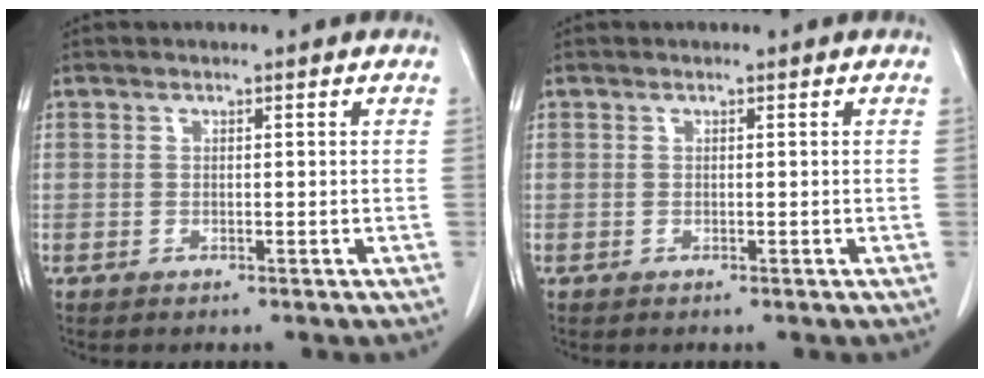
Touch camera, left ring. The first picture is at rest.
{"total": 0.0}